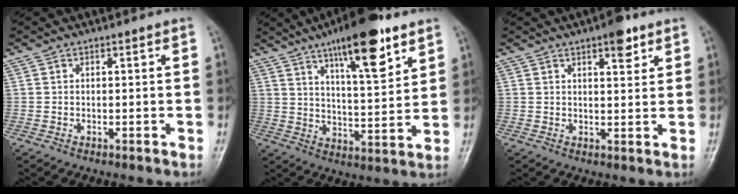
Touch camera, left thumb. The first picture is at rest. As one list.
[{"total": 15.9, "force": [9.5, 4.4, 12.0], "torque": [-0.163, -0.045, 0.151]}, {"total": 4.7, "force": [2.9, 1.7, 3.3], "torque": [-0.033, -0.014, 0.038]}]